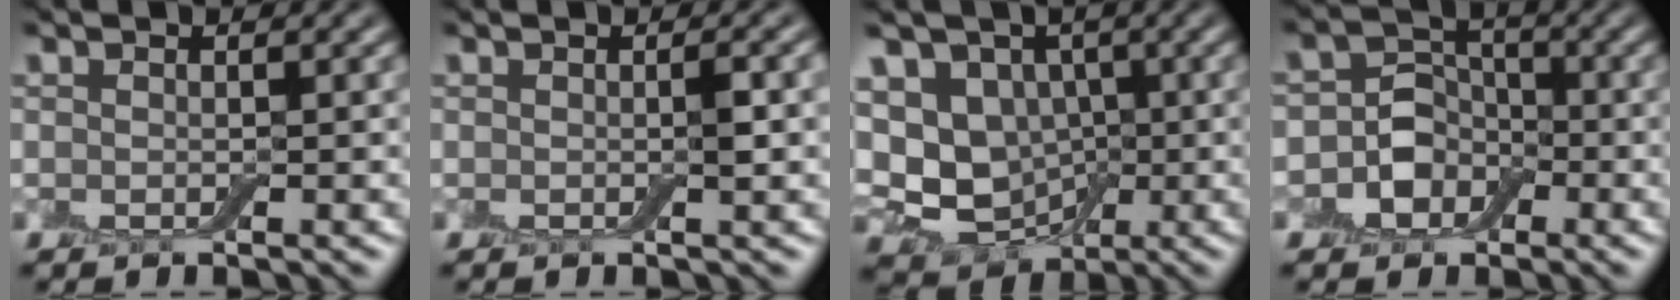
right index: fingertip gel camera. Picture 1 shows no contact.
{"total": 1.2, "force": [-0.1, 0.1, 1.2], "torque": [-0.018, 0.001, -0.002]}
{"total": 7.4, "force": [-0.5, 6.1, 4.0], "torque": [-0.058, -0.003, -0.017]}
{"total": 4.5, "force": [-1.4, 3.7, 2.2], "torque": [-0.011, 0.002, -0.037]}